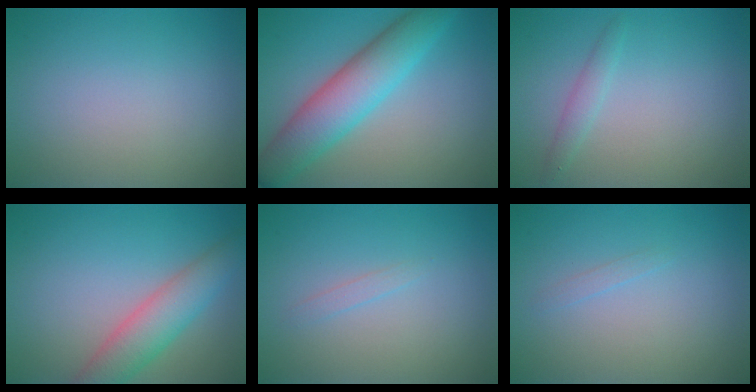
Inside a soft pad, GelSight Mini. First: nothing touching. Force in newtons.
{"total": 6.8, "press": 6.8, "slide": 0.2}
{"total": 1.3, "press": 1.3, "slide": 0.1}
{"total": 4.5, "press": 4.5, "slide": 0.2}
{"total": 0.7, "press": 0.7, "slide": 0.0}
{"total": 0.5, "press": 0.5, "slide": 0.1}